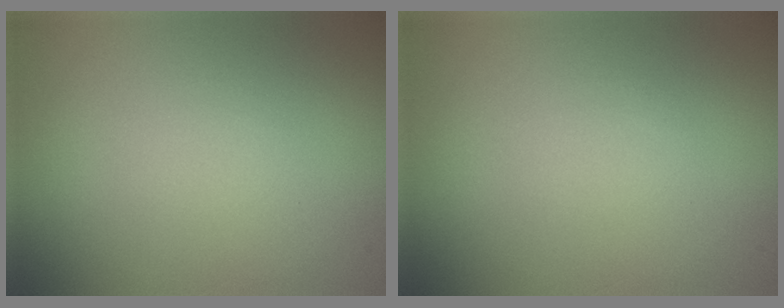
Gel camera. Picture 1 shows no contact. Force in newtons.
{"total": 0.0}